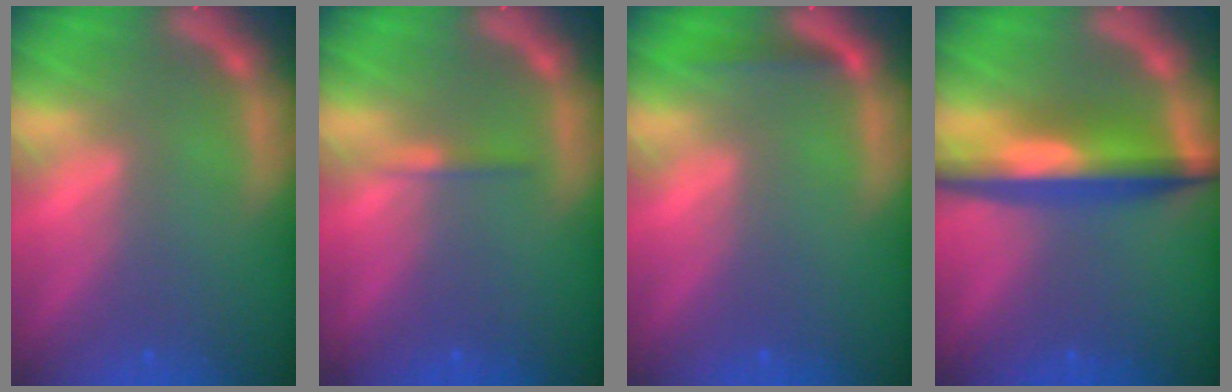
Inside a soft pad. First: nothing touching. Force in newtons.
{"total": 0.9}
{"total": 1.4}
{"total": 7.1}